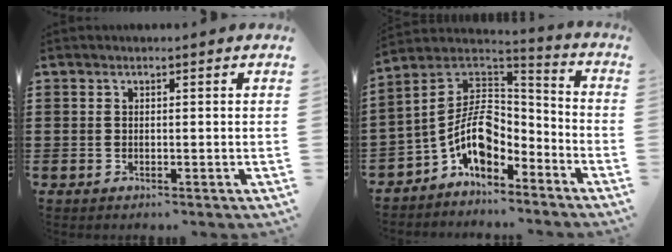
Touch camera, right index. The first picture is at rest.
{"total": 9.5, "force": [-3.8, 5.4, 6.8], "torque": [-0.162, -0.010, -0.082]}